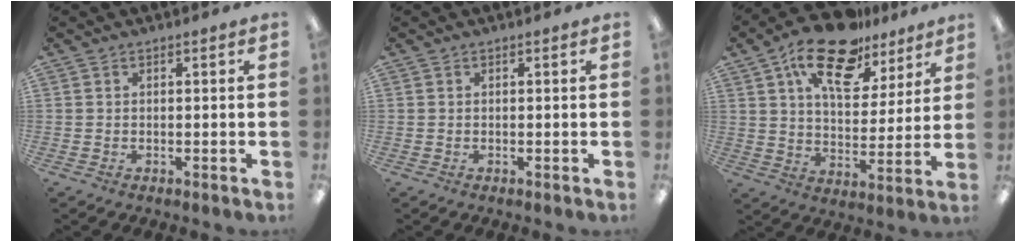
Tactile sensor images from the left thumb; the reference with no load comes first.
{"total": 0.0}
{"total": 18.0, "force": [12.0, 8.6, 10.3], "torque": [-0.173, -0.058, 0.207]}